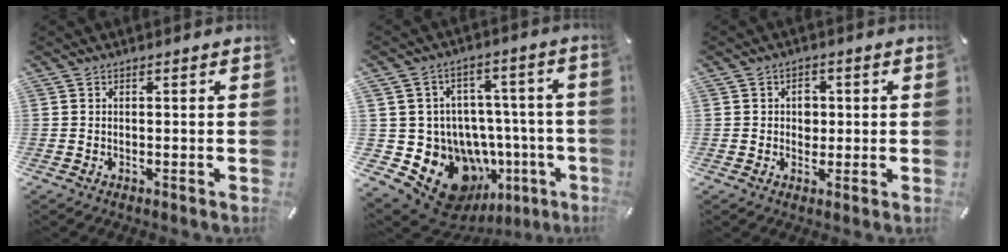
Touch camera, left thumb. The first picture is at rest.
{"total": 18.2, "force": [-8.4, 12.9, 9.6], "torque": [-0.148, 0.039, -0.114]}
{"total": 4.0, "force": [0.3, 3.4, 2.1], "torque": [-0.012, -0.006, -0.005]}